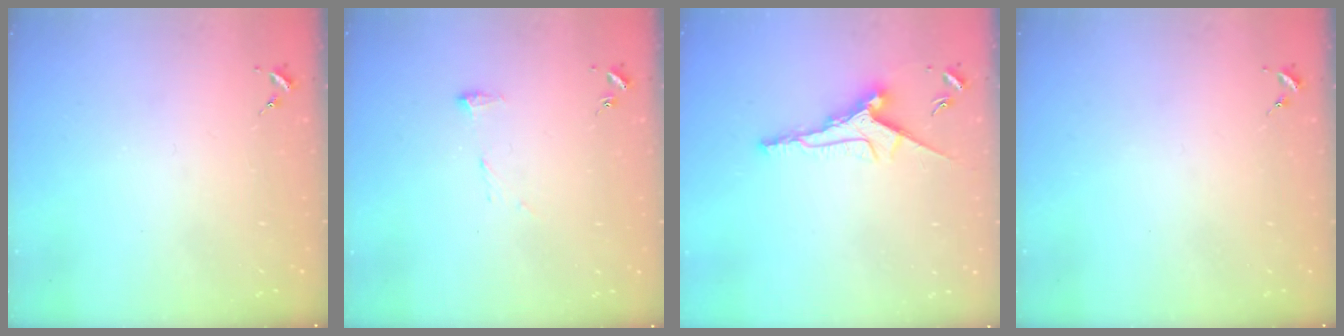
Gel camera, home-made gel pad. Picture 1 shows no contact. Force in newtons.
{"total": 7.6, "press": 7.6, "slide": 0.1}
{"total": 9.6, "press": 9.6, "slide": 0.1}
{"total": 0.0}